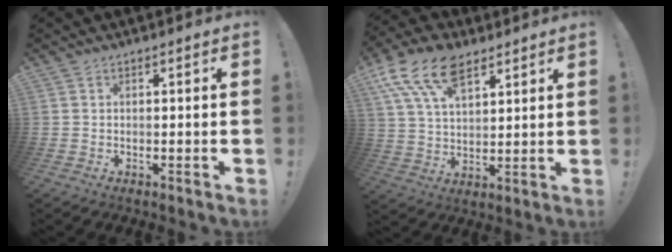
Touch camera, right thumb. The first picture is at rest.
{"total": 15.7, "force": [9.2, 8.6, 9.4], "torque": [-0.178, -0.035, 0.170]}